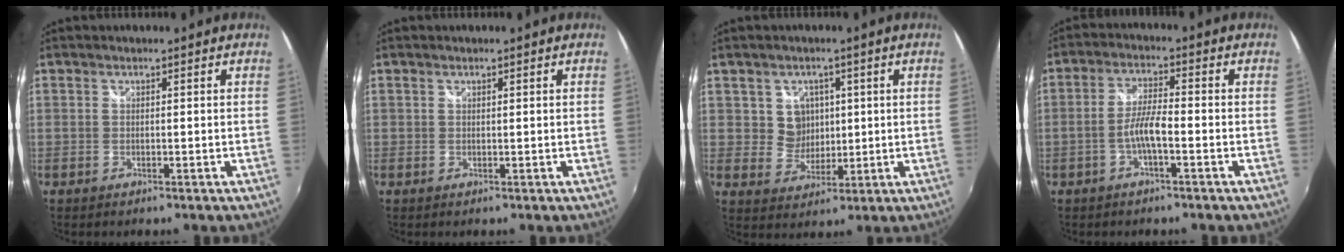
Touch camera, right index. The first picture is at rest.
{"total": 1.9, "force": [0.6, -1.8, -0.4], "torque": [0.014, -0.005, 0.013]}
{"total": 5.3, "force": [1.3, 5.1, 1.0], "torque": [-0.018, 0.008, 0.029]}
{"total": 4.7, "force": [-1.9, 0.6, 4.2], "torque": [-0.088, 0.007, -0.037]}